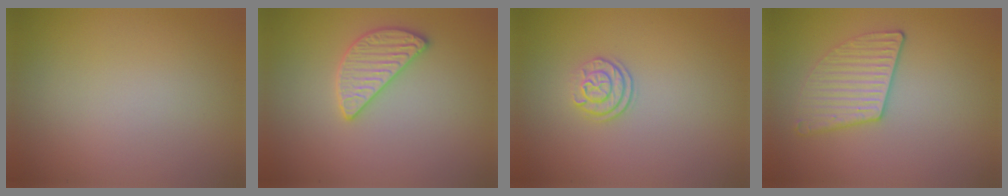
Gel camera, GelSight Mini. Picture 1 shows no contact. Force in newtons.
{"total": 2.8, "press": 2.8, "slide": 0.1}
{"total": 2.1, "press": 1.7, "slide": 1.3}
{"total": 2.9, "press": 2.9, "slide": 0.6}